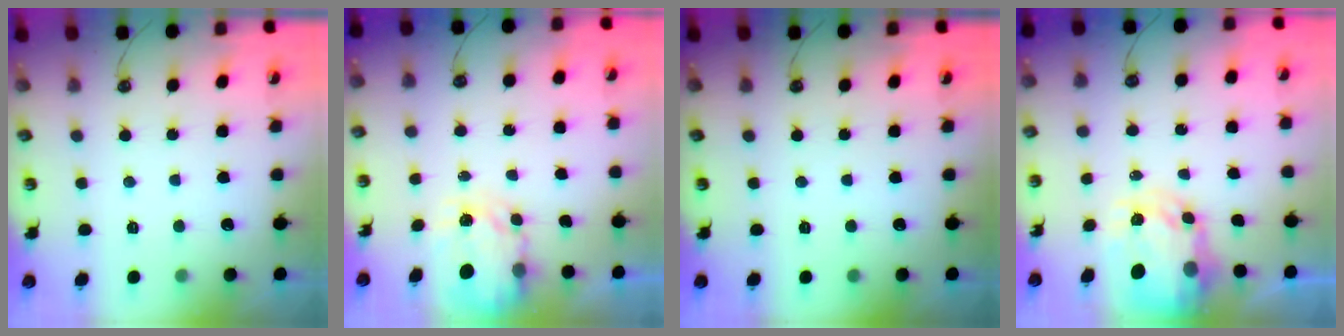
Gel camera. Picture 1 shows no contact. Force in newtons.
{"total": 4.0, "press": 4.0, "slide": 0.0}
{"total": 0.0}
{"total": 6.0, "press": 5.9, "slide": 0.5}